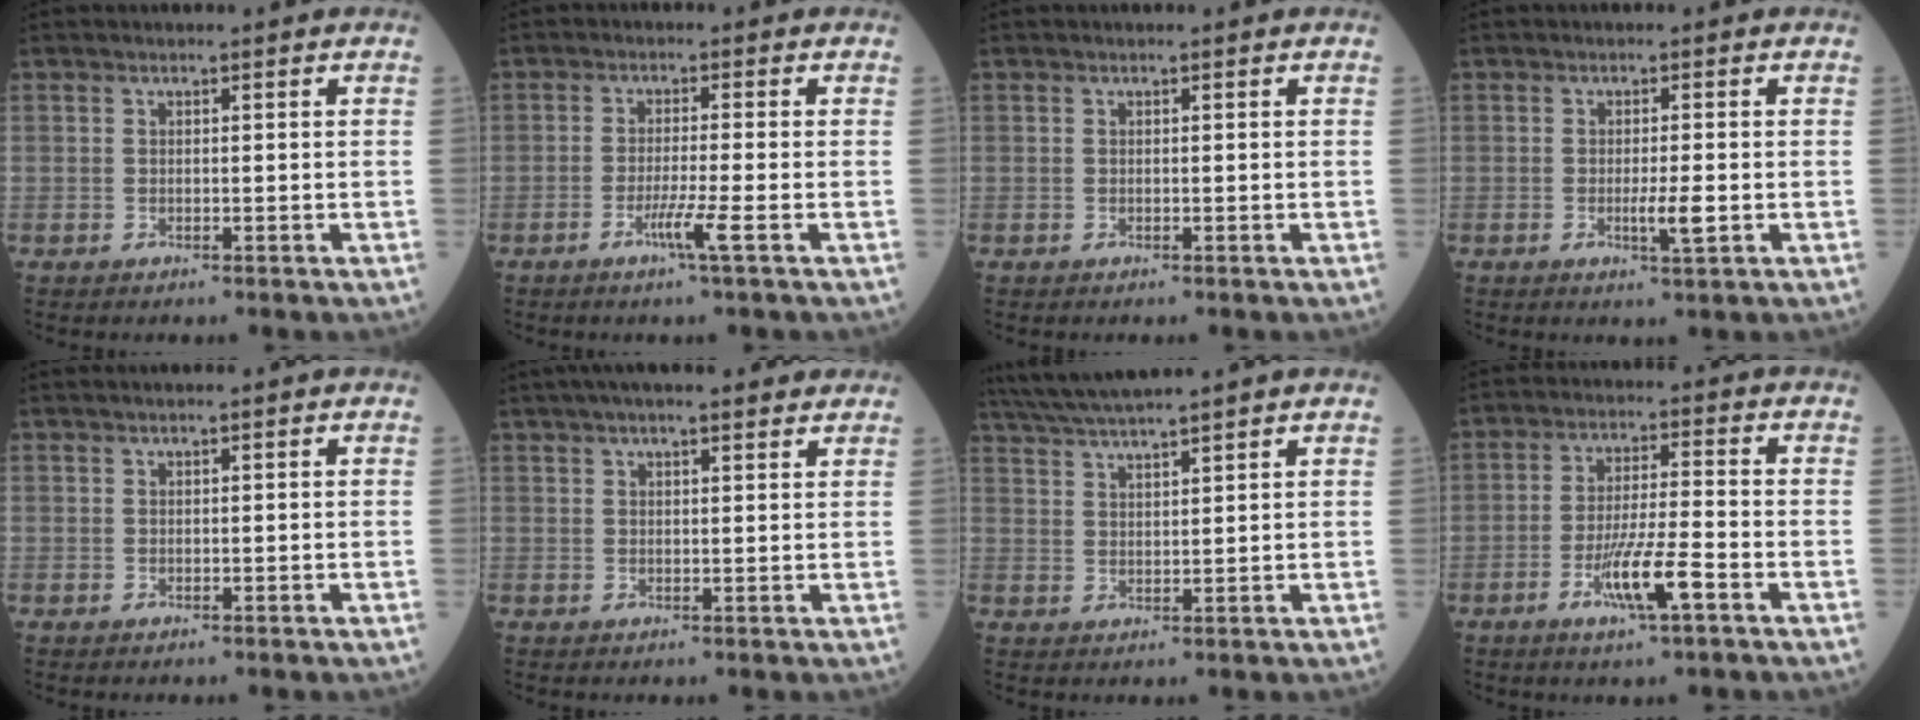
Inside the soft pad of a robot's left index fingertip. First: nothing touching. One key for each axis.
{"total": 3.8, "fx": -1.9, "fy": -0.8, "fz": 3.2, "tx": -0.064, "ty": -0.009, "tz": -0.039}
{"total": 0.0}
{"total": 3.0, "fx": -0.8, "fy": 0.1, "fz": 2.9, "tx": -0.054, "ty": -0.006, "tz": -0.011}
{"total": 1.2, "fx": 1.0, "fy": 0.0, "fz": 0.6, "tx": -0.010, "ty": 0.017, "tz": 0.020}
{"total": 11.8, "fx": 9.8, "fy": 2.0, "fz": 6.3, "tx": -0.095, "ty": 0.038, "tz": 0.132}
{"total": 8.4, "fx": 7.4, "fy": -0.9, "fz": 3.9, "tx": -0.073, "ty": 0.031, "tz": 0.127}
{"total": 7.7, "fx": -3.6, "fy": 0.3, "fz": 6.8, "tx": -0.133, "ty": -0.009, "tz": -0.066}